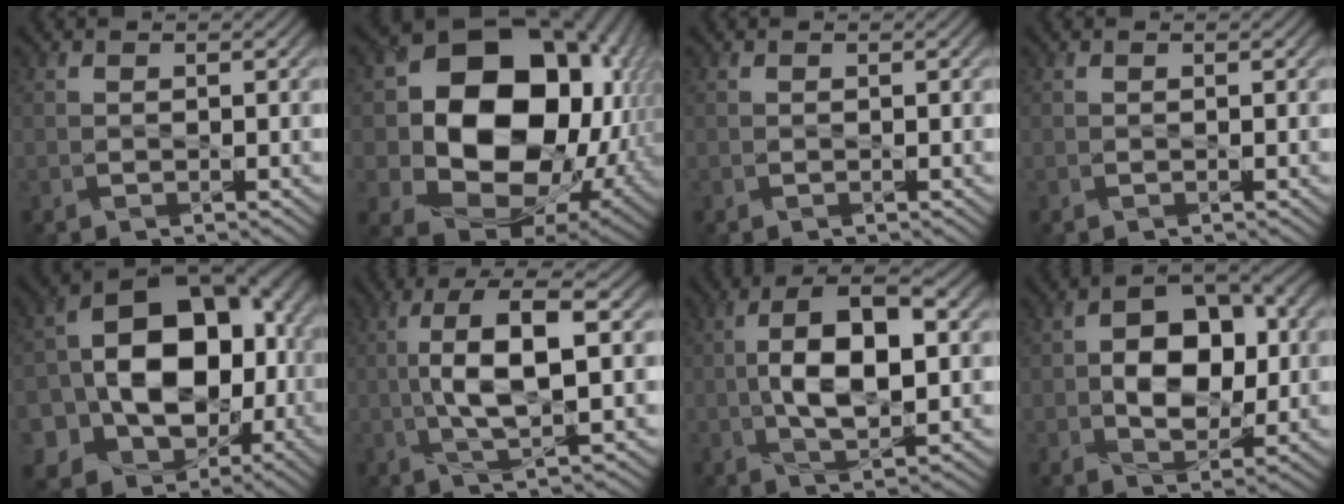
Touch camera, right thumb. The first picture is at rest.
{"total": 18.9, "force": [1.1, 14.4, 12.1], "torque": [-0.225, -0.043, 0.049]}
{"total": 0.0}
{"total": 0.0}
{"total": 19.9, "force": [-2.1, 15.0, 12.9], "torque": [-0.223, -0.024, -0.030]}
{"total": 9.1, "force": [0.3, 2.8, 8.7], "torque": [-0.171, 0.010, 0.003]}
{"total": 11.1, "force": [0.4, 4.8, 10.0], "torque": [-0.188, 0.007, 0.007]}
{"total": 9.7, "force": [0.1, 6.1, 7.6], "torque": [-0.122, 0.008, -0.002]}